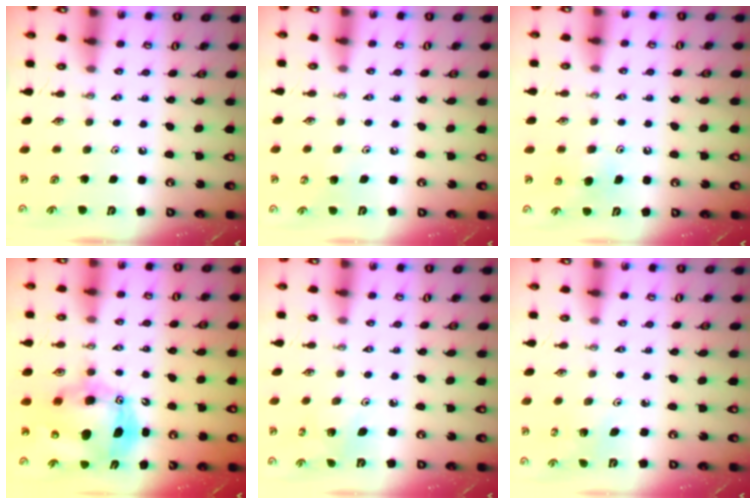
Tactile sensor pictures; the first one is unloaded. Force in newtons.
{"total": 5.0, "press": 5.0, "slide": 0.4}
{"total": 5.3, "press": 5.2, "slide": 1.0}
{"total": 15.5, "press": 15.3, "slide": 2.8}
{"total": 2.9, "press": 2.9, "slide": 0.2}
{"total": 2.5, "press": 2.5, "slide": 0.2}